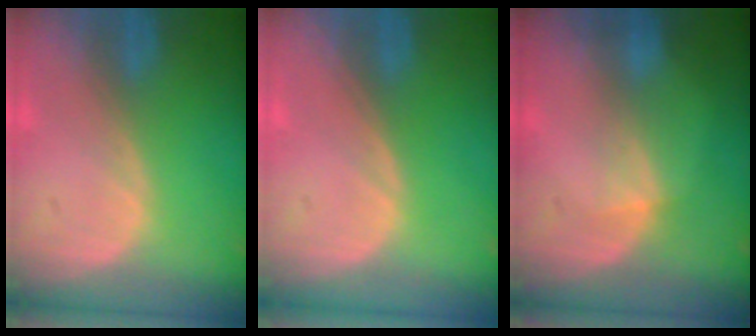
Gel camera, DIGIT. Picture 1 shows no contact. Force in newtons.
{"total": 0.0}
{"total": 2.4, "press": 2.1, "slide": 1.2}